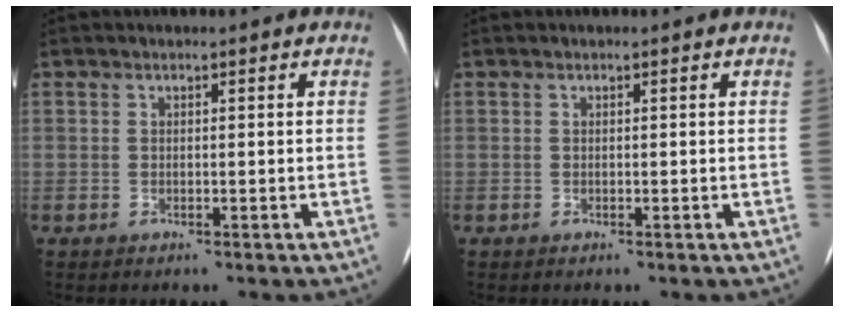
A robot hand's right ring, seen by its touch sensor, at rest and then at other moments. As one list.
[{"total": 0.0}]